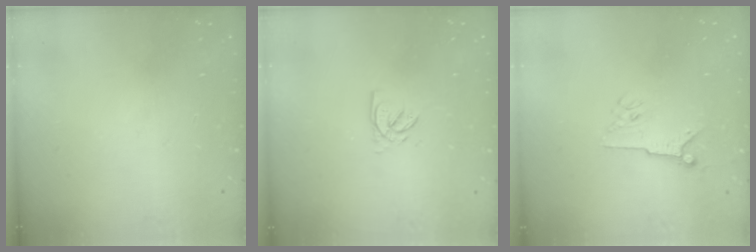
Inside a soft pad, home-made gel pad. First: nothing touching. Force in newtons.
{"total": 2.3, "press": 2.3, "slide": 0.3}
{"total": 5.6, "press": 5.6, "slide": 0.8}